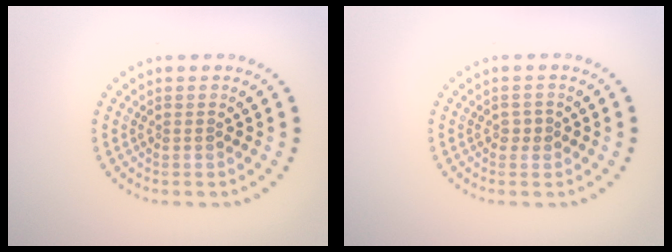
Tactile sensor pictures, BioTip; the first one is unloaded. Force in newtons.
{"total": 0.9, "press": 0.9, "slide": 0.2}